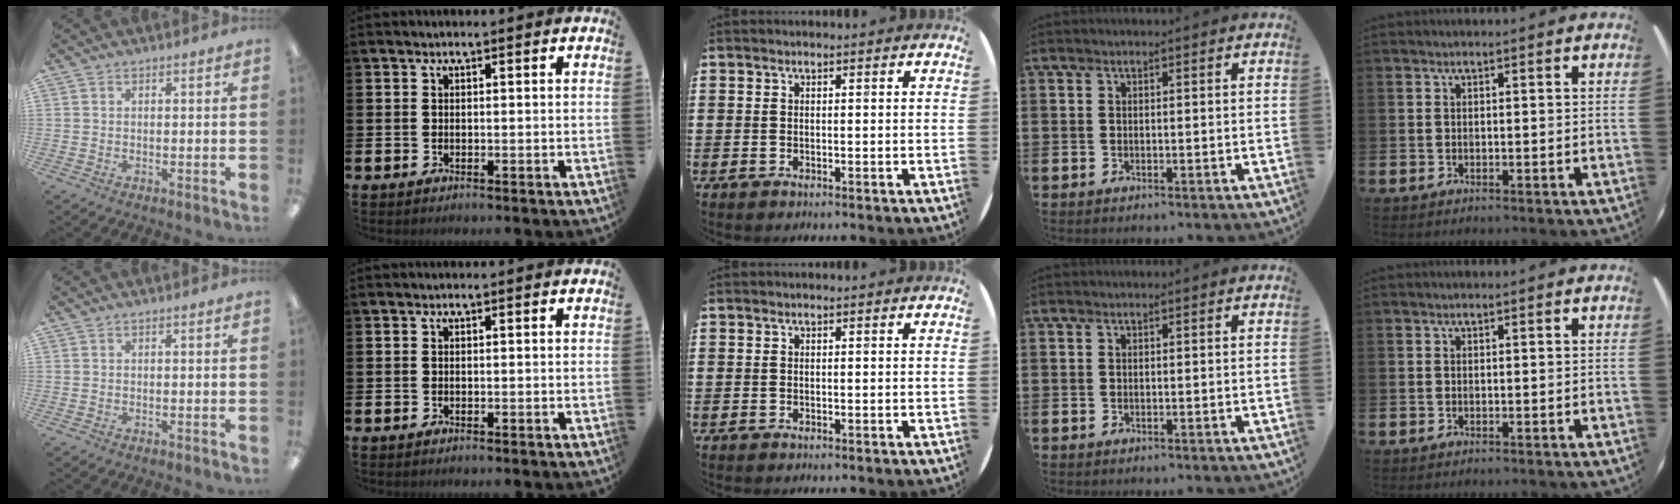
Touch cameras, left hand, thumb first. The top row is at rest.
{}